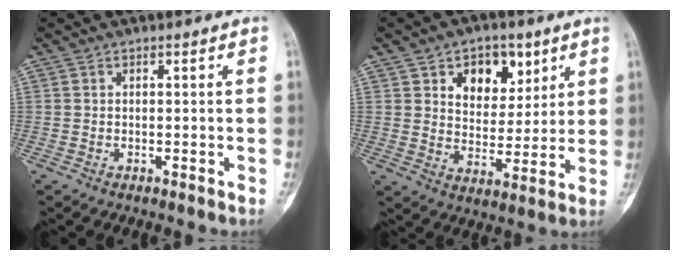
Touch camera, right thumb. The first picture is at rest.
{"total": 10.8, "force": [5.2, 7.3, 6.1], "torque": [-0.050, -0.025, 0.083]}